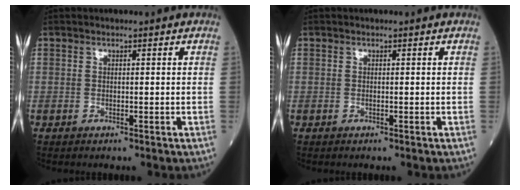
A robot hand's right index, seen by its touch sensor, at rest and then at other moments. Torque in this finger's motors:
{"motor_torque": [0.00, 0.00, 0.00, 0.00]}